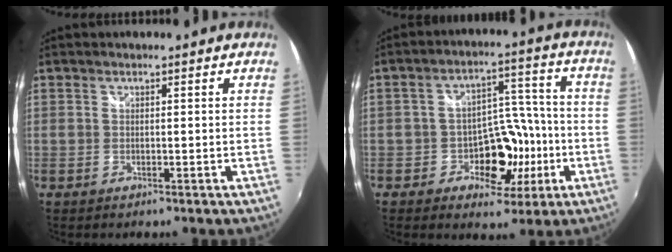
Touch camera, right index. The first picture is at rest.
{"total": 11.1, "force": [-4.0, 8.3, 6.2], "torque": [-0.106, 0.023, -0.050]}